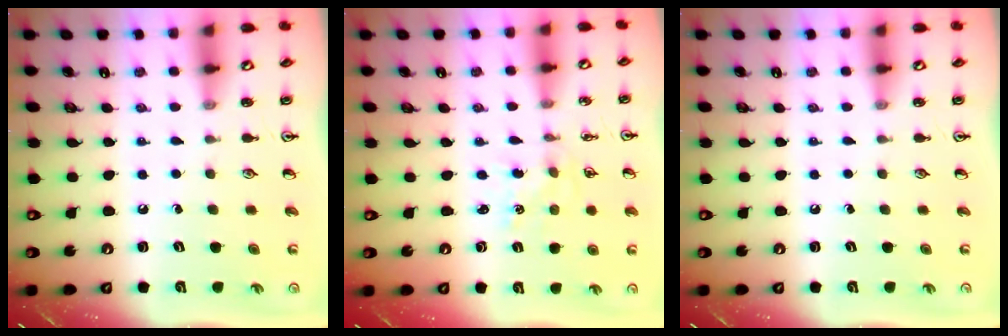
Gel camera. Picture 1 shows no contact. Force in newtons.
{"total": 1.0, "press": 1.0, "slide": 0.2}
{"total": 0.0}